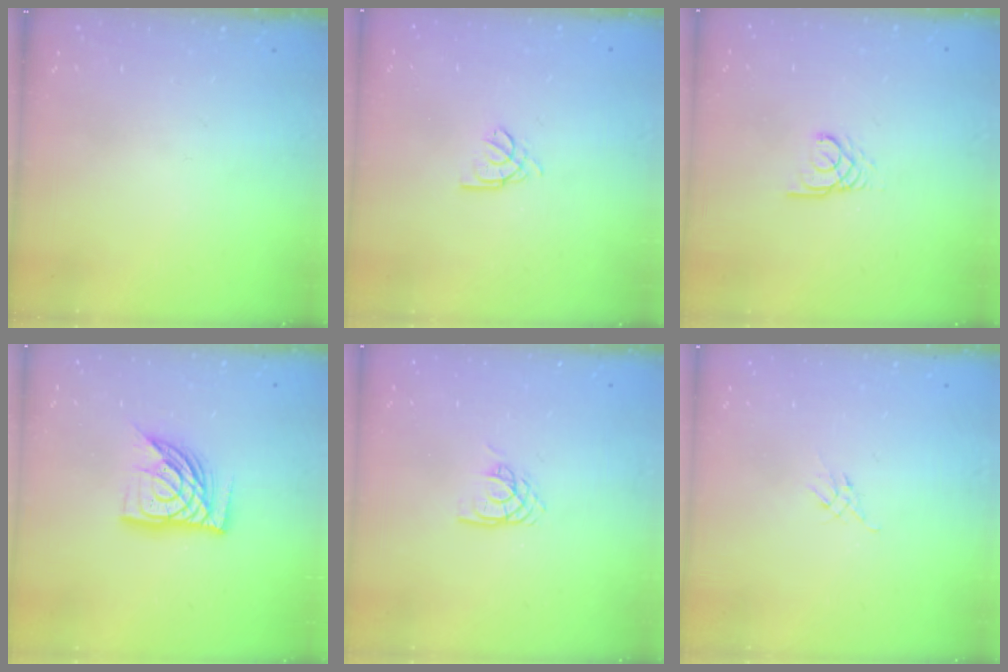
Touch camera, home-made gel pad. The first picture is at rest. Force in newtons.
{"total": 2.5, "press": 2.5, "slide": 0.5}
{"total": 2.6, "press": 2.6, "slide": 0.1}
{"total": 14.0, "press": 13.9, "slide": 1.6}
{"total": 5.1, "press": 5.1, "slide": 0.4}
{"total": 2.6, "press": 2.5, "slide": 0.7}